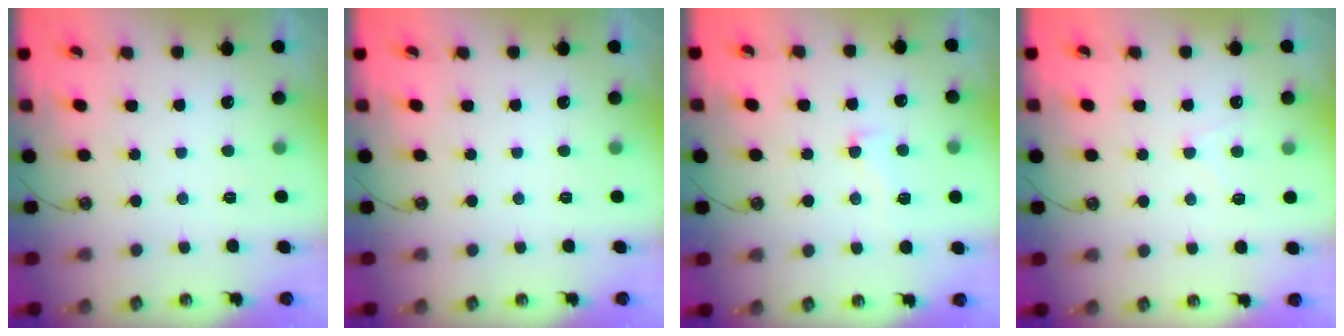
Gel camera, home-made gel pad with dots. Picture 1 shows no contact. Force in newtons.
{"total": 0.0}
{"total": 1.6, "press": 1.1, "slide": 1.1}
{"total": 2.9, "press": 2.9, "slide": 0.4}